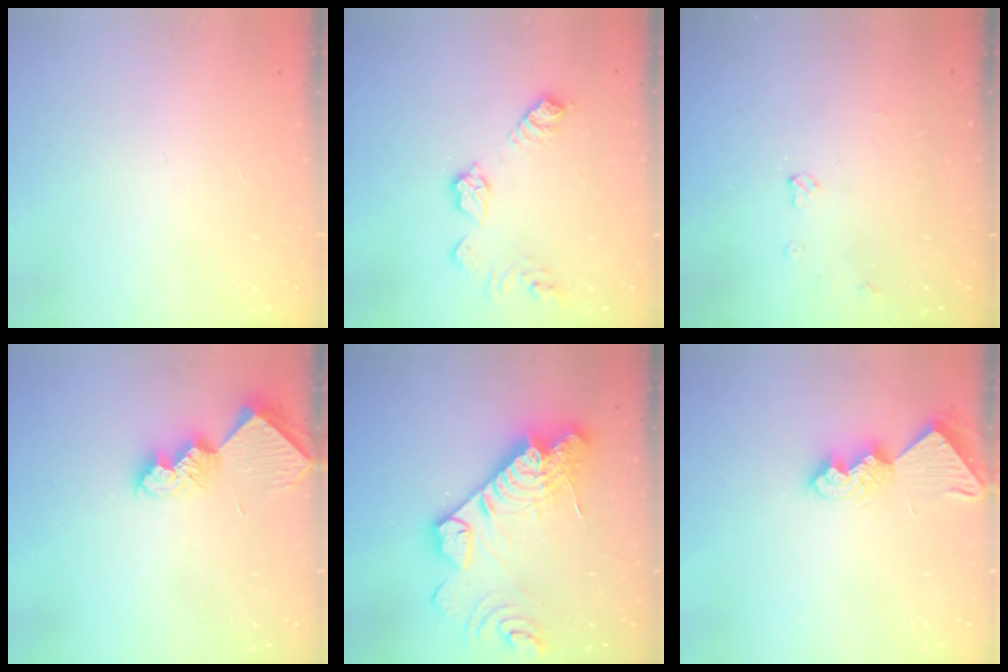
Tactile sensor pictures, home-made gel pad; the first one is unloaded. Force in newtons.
{"total": 10.7, "press": 10.7, "slide": 0.4}
{"total": 4.0, "press": 4.0, "slide": 0.1}
{"total": 9.8, "press": 9.7, "slide": 0.8}
{"total": 24.2, "press": 24.1, "slide": 2.5}
{"total": 10.7, "press": 10.7, "slide": 0.3}